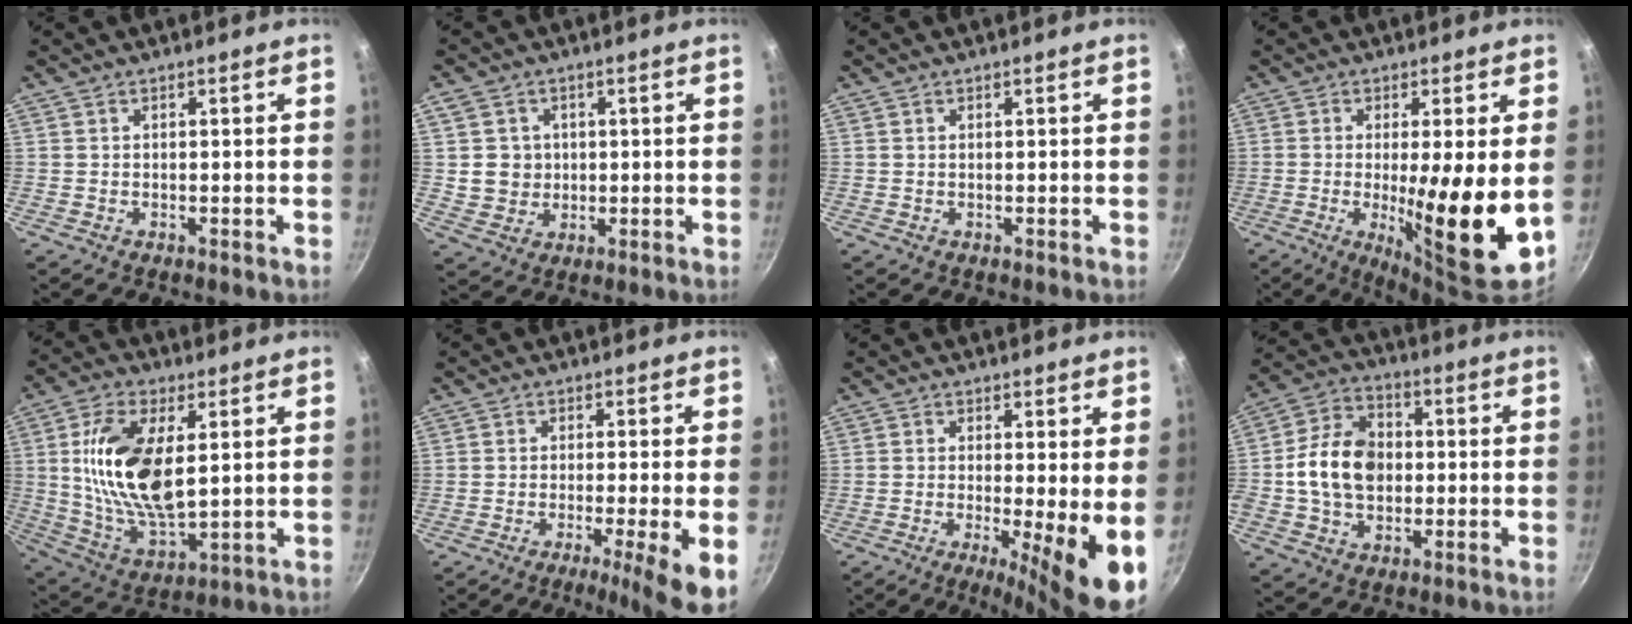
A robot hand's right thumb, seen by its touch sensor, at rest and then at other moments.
{"total": 5.6, "force": [0.8, 5.2, 1.6], "torque": [-0.003, 0.006, 0.020]}
{"total": 0.0}
{"total": 14.1, "force": [-0.8, 2.2, 13.9], "torque": [-0.218, -0.020, -0.008]}
{"total": 17.6, "force": [3.3, 8.6, 15.0], "torque": [-0.277, -0.013, 0.068]}
{"total": 8.4, "force": [-3.2, 0.2, 7.8], "torque": [-0.122, 0.002, -0.050]}
{"total": 10.7, "force": [-1.4, 1.8, 10.4], "torque": [-0.146, -0.018, -0.021]}
{"total": 13.5, "force": [-0.3, 10.1, 9.0], "torque": [-0.140, 0.020, -0.018]}